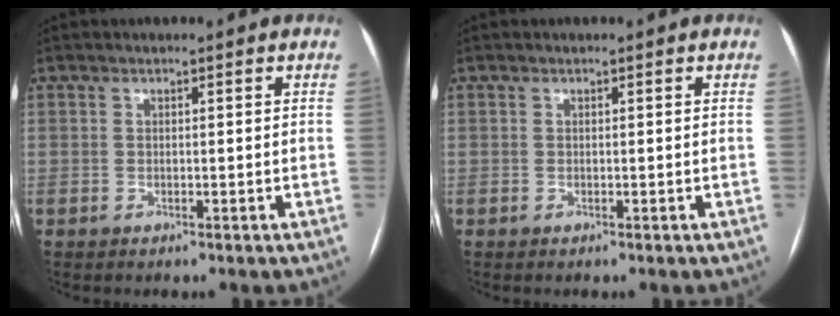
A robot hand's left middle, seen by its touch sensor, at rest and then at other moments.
{"total": 0.0}